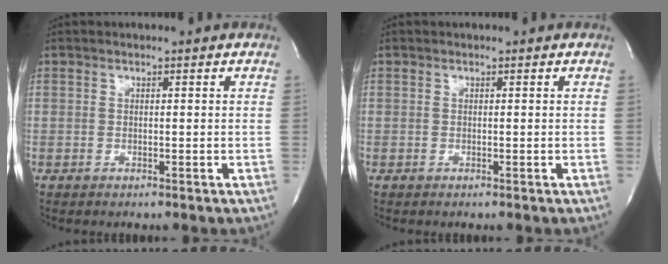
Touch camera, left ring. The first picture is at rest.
{"total": 0.0}